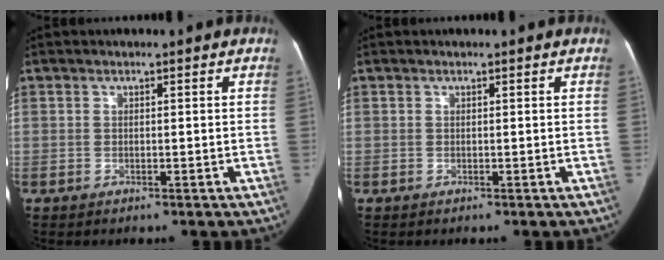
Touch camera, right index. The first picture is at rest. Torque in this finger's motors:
{"motor_torque": [0.00, 0.00, 0.00, 0.00]}